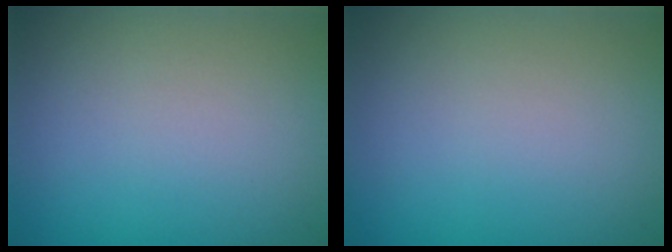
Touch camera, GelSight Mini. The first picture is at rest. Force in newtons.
{"total": 0.0}